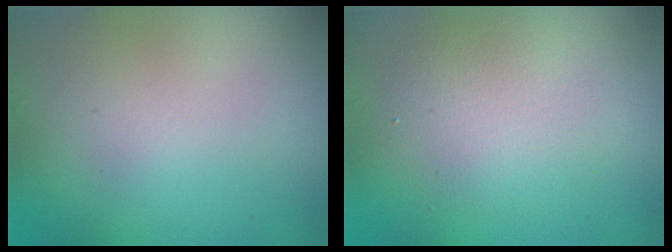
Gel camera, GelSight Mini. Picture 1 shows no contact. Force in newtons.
{"total": 3.8, "press": 3.7, "slide": 0.3}